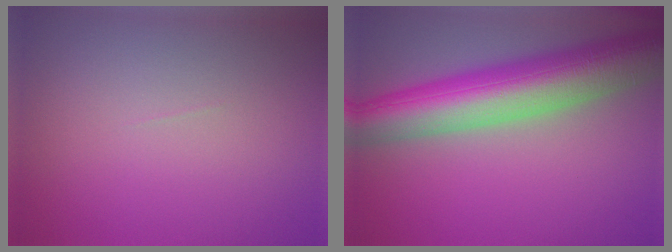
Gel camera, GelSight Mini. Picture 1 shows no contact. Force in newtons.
{"total": 10.3, "press": 10.3, "slide": 0.6}